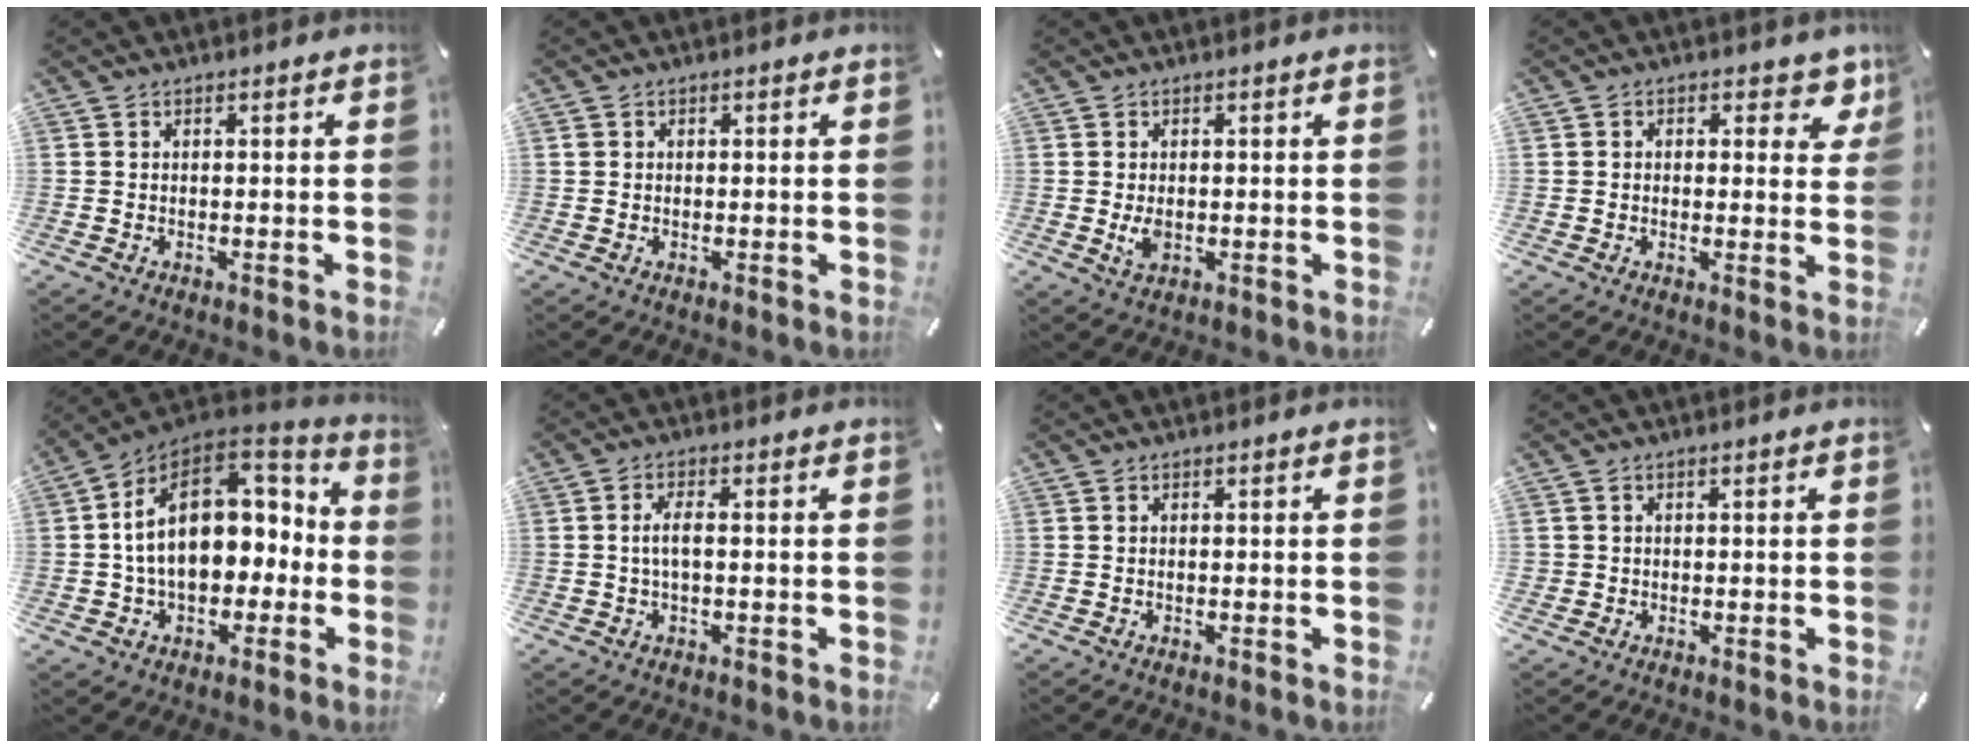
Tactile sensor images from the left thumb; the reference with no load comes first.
{"total": 0.8, "force": [0.1, 0.8, 0.2], "torque": [-0.002, 0.006, 0.001]}
{"total": 3.3, "force": [-0.3, 2.2, 2.4], "torque": [-0.050, -0.006, -0.008]}
{"total": 5.2, "force": [2.5, 3.5, 2.9], "torque": [-0.016, -0.009, 0.037]}
{"total": 19.5, "force": [2.0, 13.6, 13.8], "torque": [-0.229, 0.001, 0.035]}
{"total": 3.7, "force": [-0.1, 1.2, 3.6], "torque": [-0.066, 0.003, -0.004]}
{"total": 0.0}
{"total": 1.1, "force": [0.0, 1.1, 0.1], "torque": [-0.001, 0.003, -0.002]}